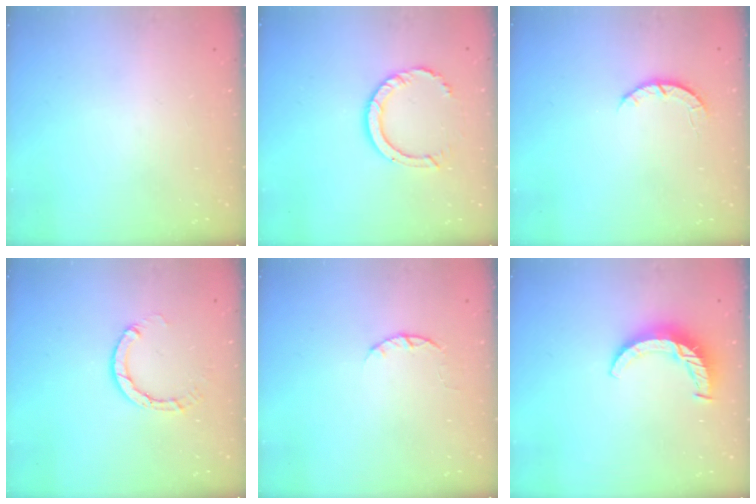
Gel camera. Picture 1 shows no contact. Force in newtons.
{"total": 8.3, "press": 8.2, "slide": 0.6}
{"total": 2.7, "press": 2.6, "slide": 0.4}
{"total": 3.9, "press": 3.9, "slide": 0.4}
{"total": 2.5, "press": 2.4, "slide": 0.4}
{"total": 9.3, "press": 9.3, "slide": 0.5}